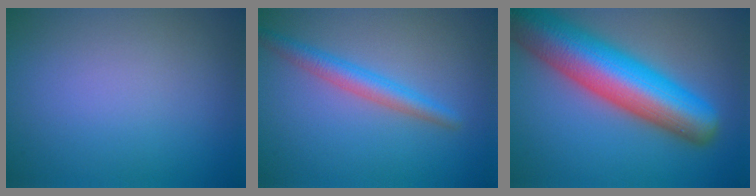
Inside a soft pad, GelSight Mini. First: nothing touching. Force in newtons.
{"total": 2.8, "press": 2.8, "slide": 0.0}
{"total": 12.3, "press": 12.3, "slide": 0.5}